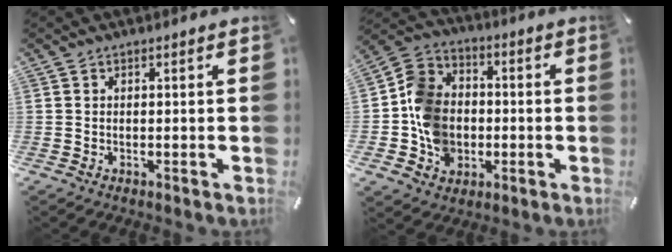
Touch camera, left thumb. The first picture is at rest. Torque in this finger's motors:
{"motor_torque": [1.69, 3.10, 0.71, -0.31, 0.49]}